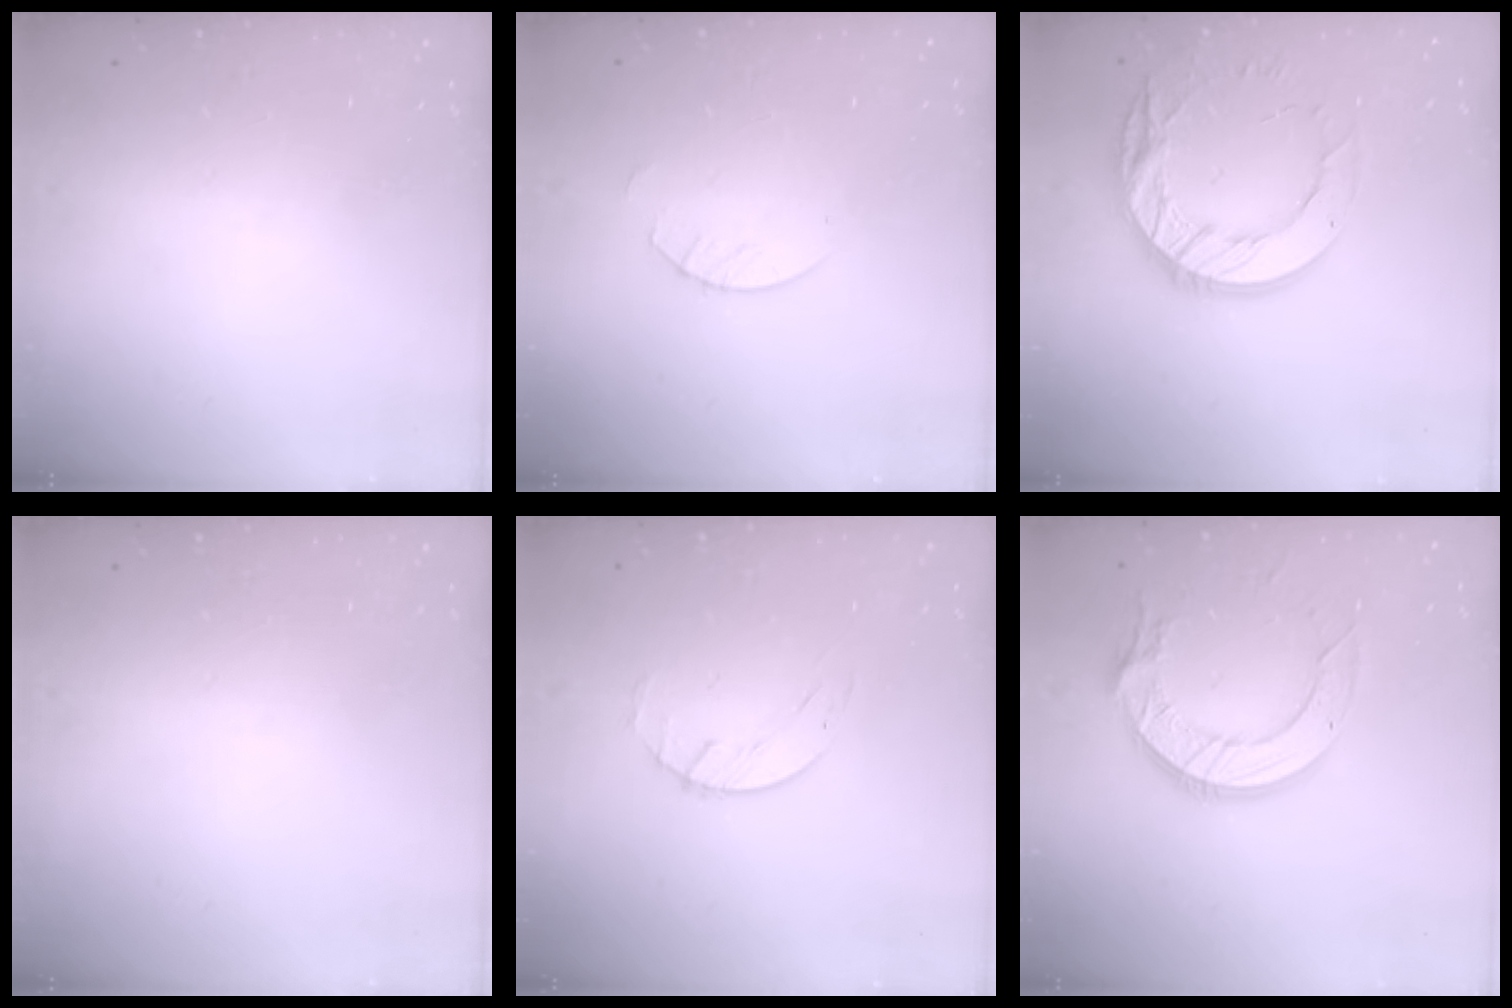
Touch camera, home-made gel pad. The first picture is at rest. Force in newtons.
{"total": 2.7, "press": 2.7, "slide": 0.2}
{"total": 17.2, "press": 17.1, "slide": 1.3}
{"total": 0.0}
{"total": 1.6, "press": 1.6, "slide": 0.3}
{"total": 13.5, "press": 13.4, "slide": 1.6}